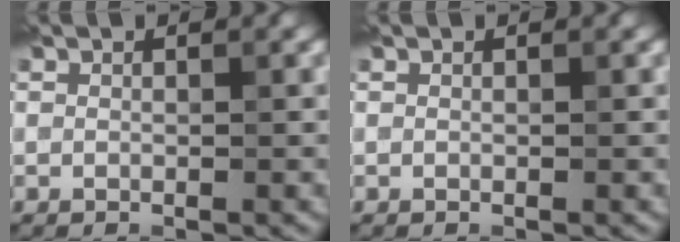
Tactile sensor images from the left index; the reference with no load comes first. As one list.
[{"total": 0.0}]